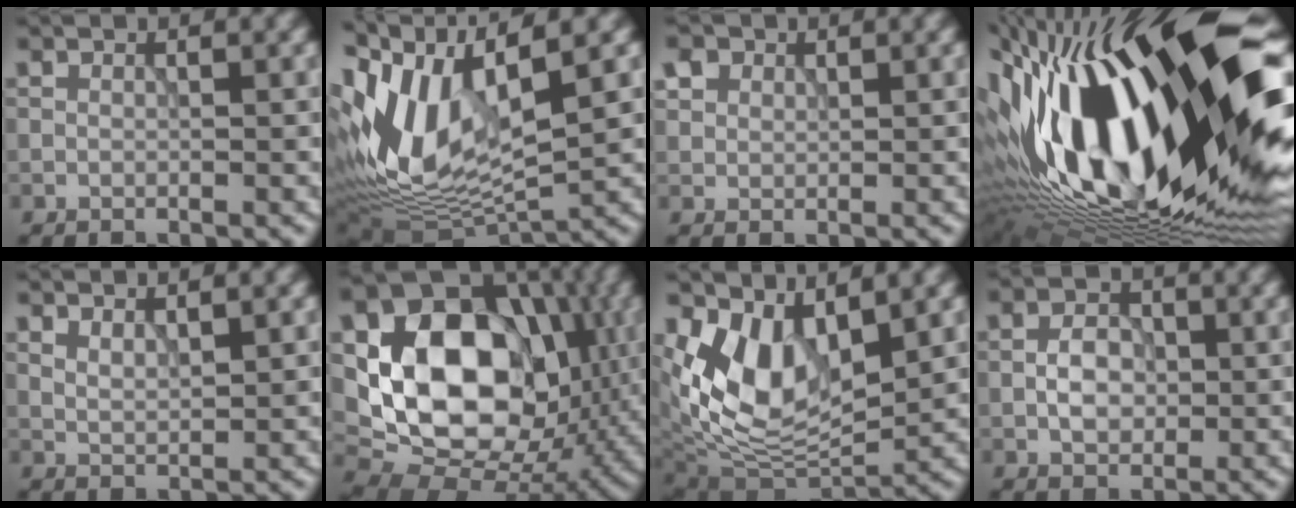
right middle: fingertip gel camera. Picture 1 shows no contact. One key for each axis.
{"total": 12.2, "fx": 1.2, "fy": 5.8, "fz": 10.7, "tx": -0.230, "ty": 0.003, "tz": 0.025}
{"total": 1.7, "fx": 0.9, "fy": 1.4, "fz": 0.5, "tx": -0.015, "ty": 0.005, "tz": 0.022}
{"total": 20.7, "fx": 0.5, "fy": 9.0, "fz": 18.7, "tx": -0.333, "ty": -0.004, "tz": -0.011}
{"total": 1.2, "fx": 0.9, "fy": 0.3, "fz": 0.7, "tx": -0.020, "ty": -0.003, "tz": 0.020}
{"total": 16.2, "fx": 0.8, "fy": 12.3, "fz": 10.4, "tx": -0.183, "ty": -0.004, "tz": 0.011}
{"total": 7.6, "fx": 2.8, "fy": 4.3, "fz": 5.7, "tx": -0.111, "ty": -0.023, "tz": 0.062}
{"total": 2.9, "fx": -0.7, "fy": 2.0, "fz": 2.0, "tx": -0.034, "ty": 0.003, "tz": -0.015}